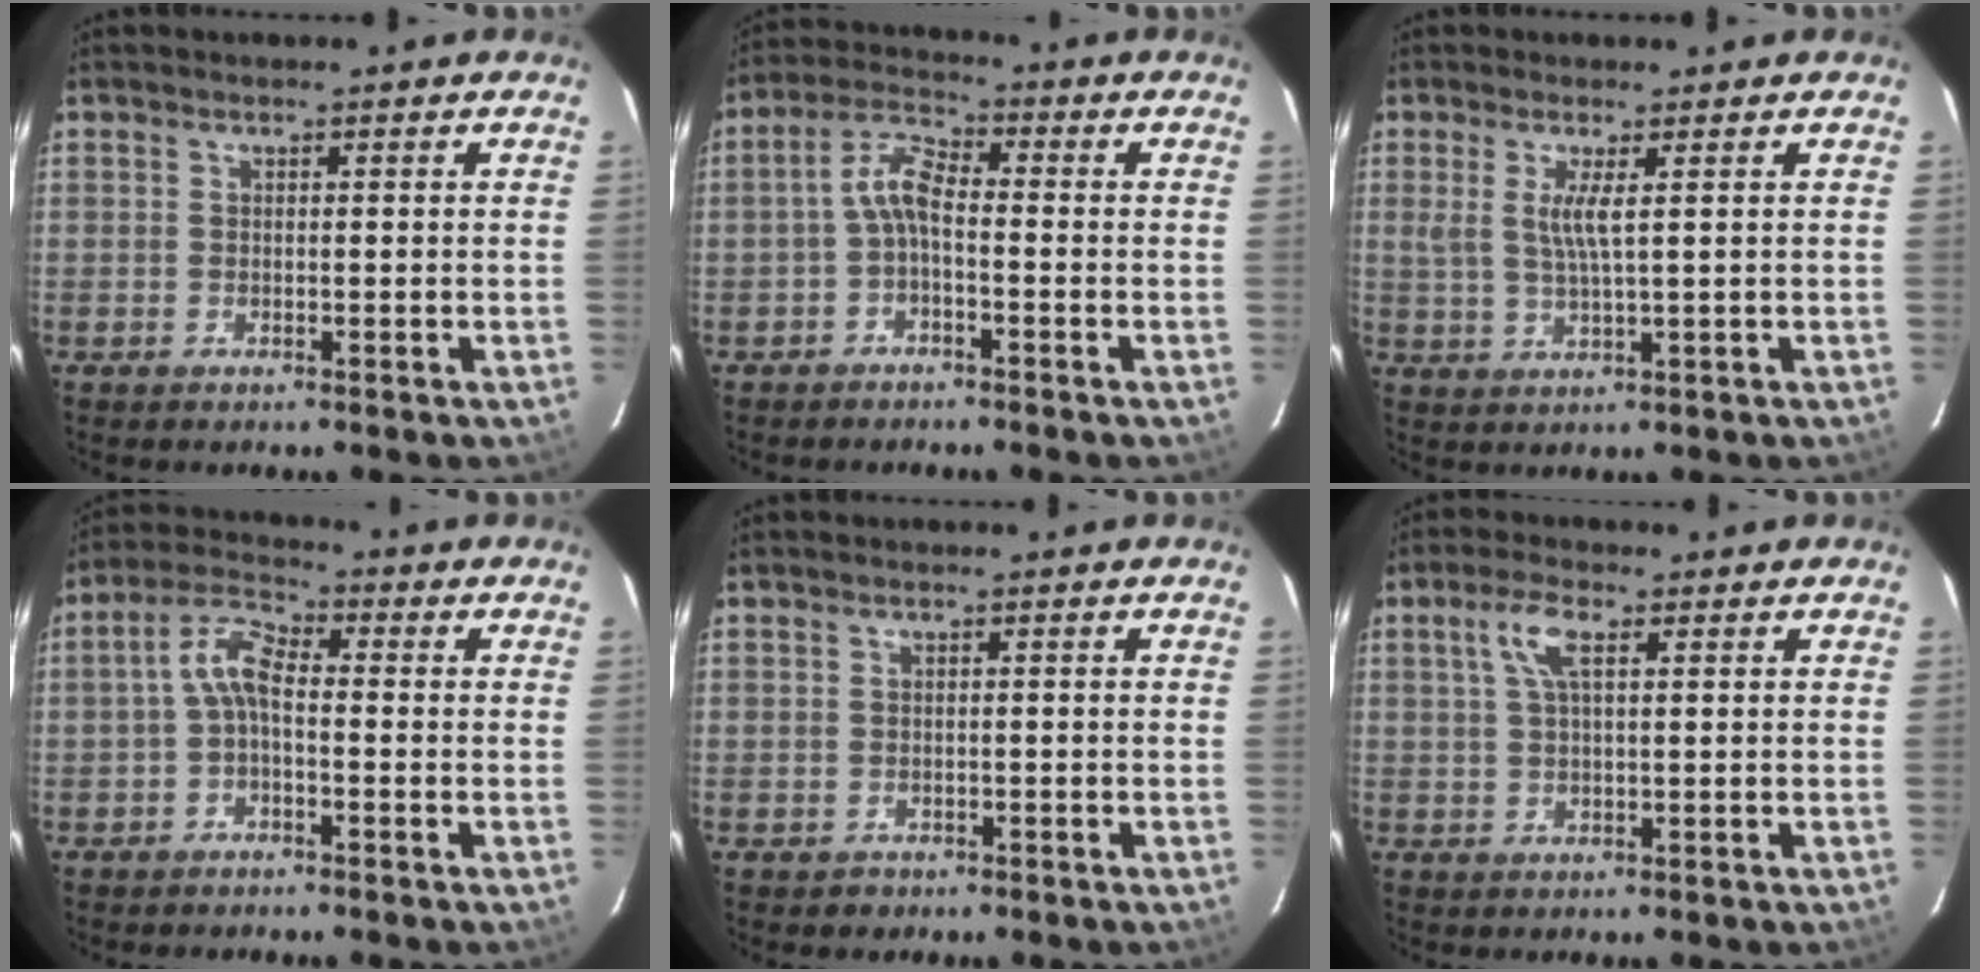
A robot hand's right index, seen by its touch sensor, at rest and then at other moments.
{"total": 4.6, "force": [-1.6, 1.7, 3.9], "torque": [-0.089, 0.018, -0.037]}
{"total": 3.9, "force": [1.2, 0.0, 3.8], "torque": [-0.077, -0.007, 0.023]}
{"total": 4.9, "force": [-1.2, 2.1, 4.2], "torque": [-0.094, 0.020, -0.029]}
{"total": 1.9, "force": [-0.9, 1.7, 0.0], "torque": [-0.001, 0.004, -0.010]}
{"total": 4.6, "force": [1.7, 1.6, 4.0], "torque": [-0.082, 0.011, 0.033]}